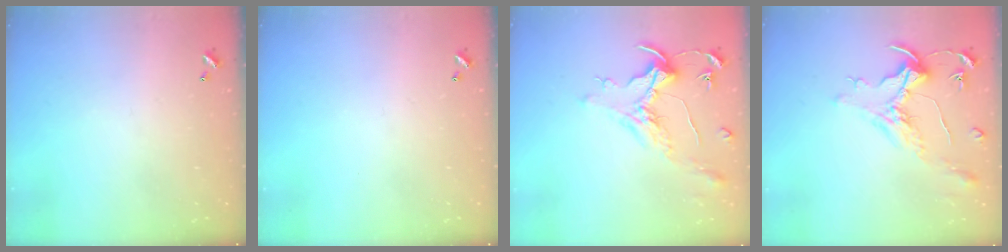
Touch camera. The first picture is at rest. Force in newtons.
{"total": 0.0}
{"total": 1.6, "press": 1.4, "slide": 0.7}
{"total": 1.6, "press": 1.4, "slide": 0.7}